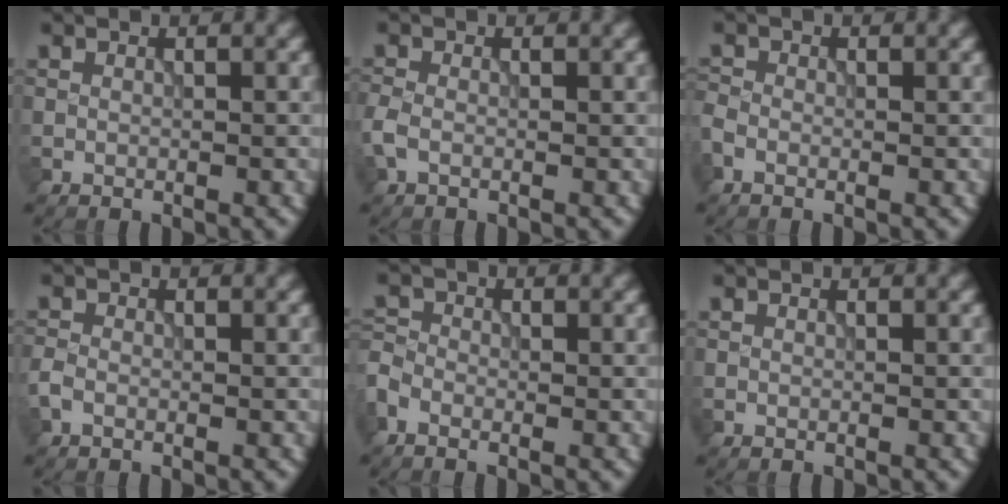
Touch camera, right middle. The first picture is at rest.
{"total": 1.7, "force": [-0.7, 1.1, 1.2], "torque": [-0.033, 0.001, -0.020]}
{"total": 1.1, "force": [-0.7, 0.7, 0.6], "torque": [-0.015, 0.000, -0.022]}
{"total": 1.2, "force": [-0.6, 0.7, 0.7], "torque": [-0.017, 0.000, -0.019]}
{"total": 2.1, "force": [-1.3, 1.3, 1.0], "torque": [-0.028, 0.001, -0.040]}
{"total": 0.0}